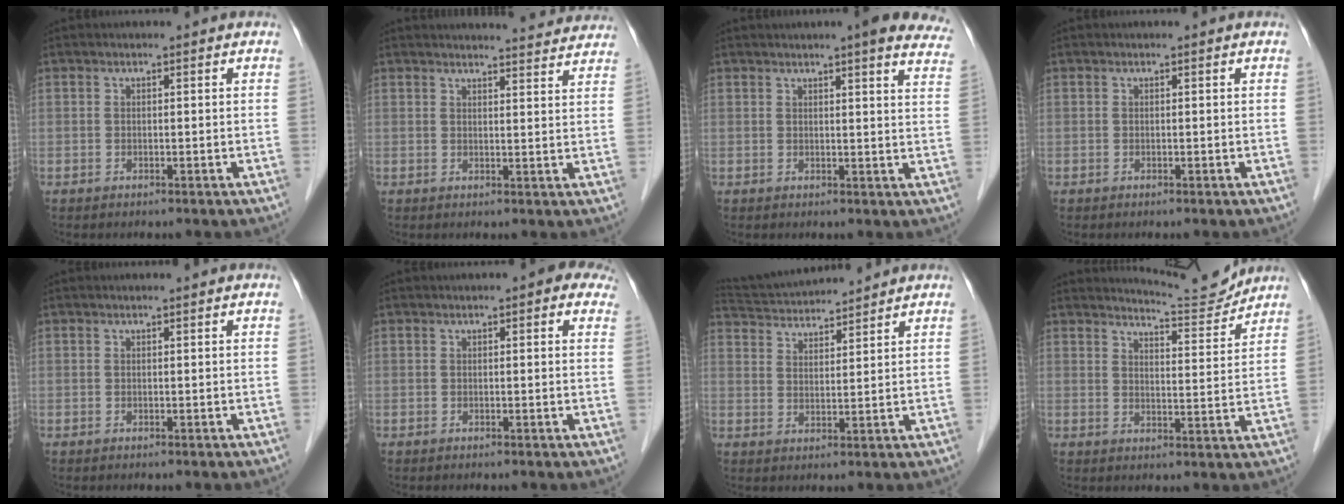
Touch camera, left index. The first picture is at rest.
{"total": 11.5, "force": [11.2, 1.0, 2.3], "torque": [-0.015, -0.004, 0.114]}
{"total": 12.3, "force": [10.6, 1.4, 6.1], "torque": [-0.052, -0.009, 0.097]}
{"total": 0.0}
{"total": 0.6, "force": [0.6, 0.0, 0.2], "torque": [-0.005, 0.003, 0.009]}
{"total": 3.2, "force": [2.0, 1.1, 2.3], "torque": [-0.016, 0.015, 0.016]}
{"total": 10.4, "force": [10.0, 0.5, 2.7], "torque": [-0.061, 0.028, 0.170]}
{"total": 6.9, "force": [6.9, -0.4, -0.1], "torque": [-0.013, -0.016, 0.099]}